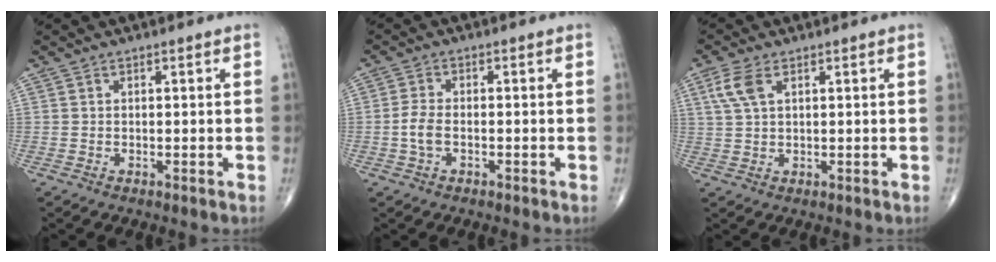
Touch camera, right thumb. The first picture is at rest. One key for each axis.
{"total": 3.5, "fx": -1.0, "fy": 1.8, "fz": 2.8, "tx": -0.064, "ty": 0.009, "tz": -0.023}
{"total": 4.6, "fx": 1.9, "fy": 2.3, "fz": 3.6, "tx": -0.090, "ty": 0.009, "tz": 0.042}